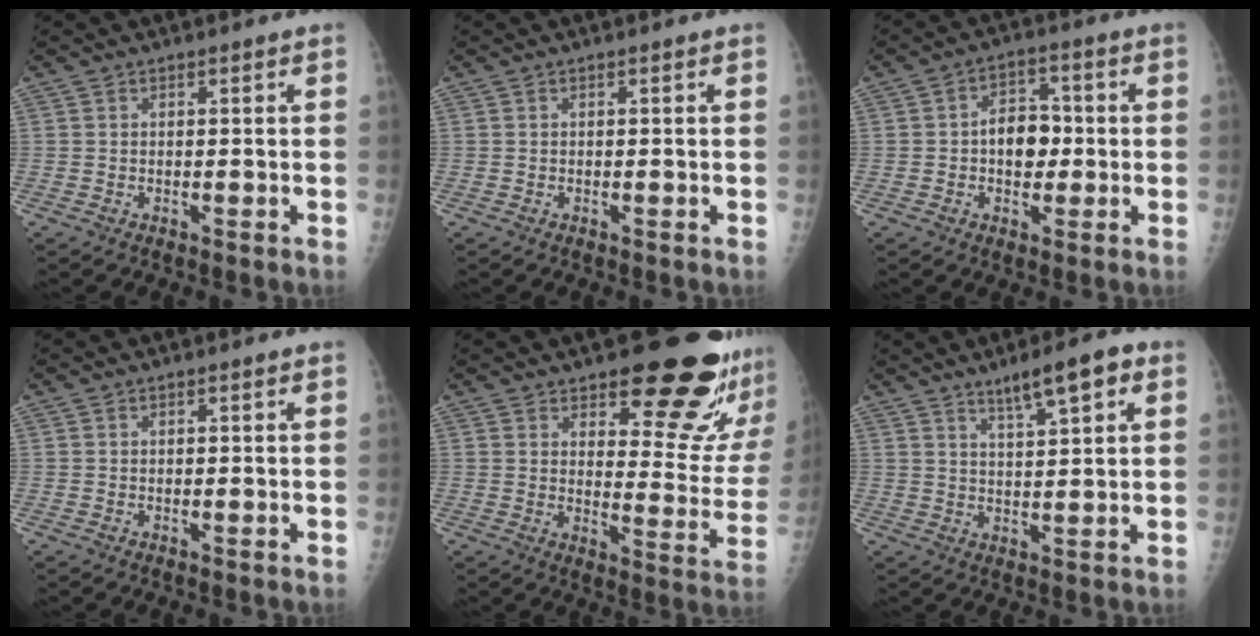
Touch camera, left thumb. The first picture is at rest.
{"total": 0.0}
{"total": 7.4, "force": [-0.3, 5.3, 5.1], "torque": [-0.046, 0.016, -0.011]}
{"total": 0.0}
{"total": 19.7, "force": [14.4, 6.4, 11.9], "torque": [-0.109, -0.111, 0.184]}
{"total": 7.9, "force": [4.5, 1.7, 6.2], "torque": [-0.092, -0.013, 0.073]}